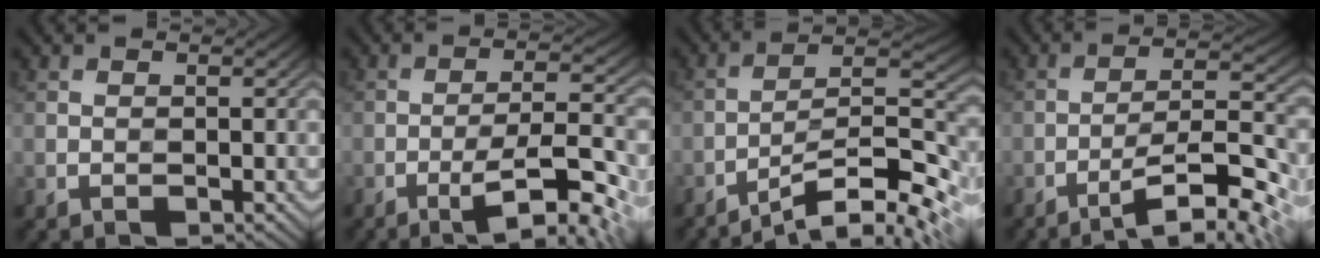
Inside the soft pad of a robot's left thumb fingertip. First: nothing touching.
{"total": 8.5, "force": [-4.4, 1.7, 7.1], "torque": [-0.123, 0.005, -0.067]}
{"total": 12.4, "force": [-8.6, 2.0, 8.6], "torque": [-0.135, 0.008, -0.142]}
{"total": 11.0, "force": [-7.1, 2.1, 8.0], "torque": [-0.138, 0.009, -0.111]}